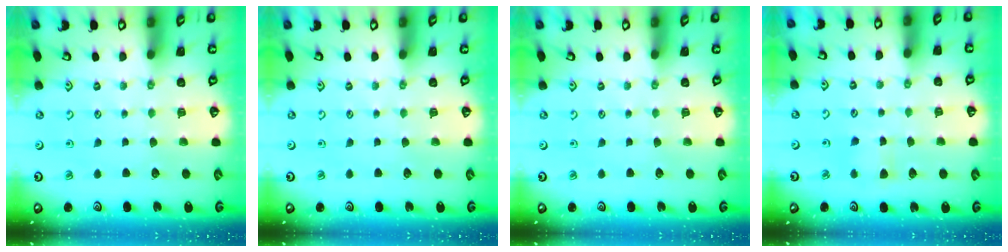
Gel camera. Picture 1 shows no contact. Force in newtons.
{"total": 0.0}
{"total": 0.0}
{"total": 4.7, "press": 4.6, "slide": 0.7}